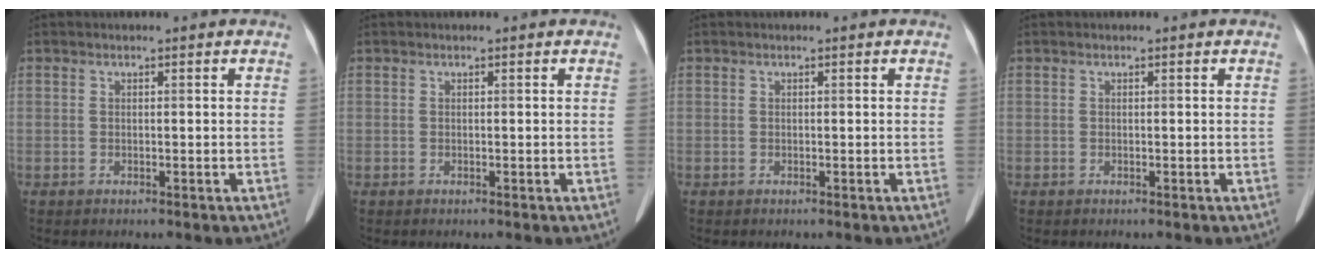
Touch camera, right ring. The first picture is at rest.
{"total": 0.0}
{"total": 0.0}
{"total": 0.0}